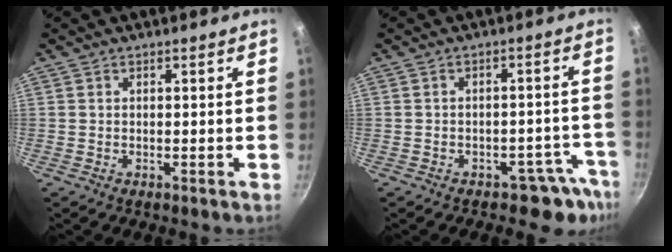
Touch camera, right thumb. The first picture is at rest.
{"total": 6.2, "force": [-4.7, 3.2, 2.4], "torque": [-0.007, 0.056, -0.061]}